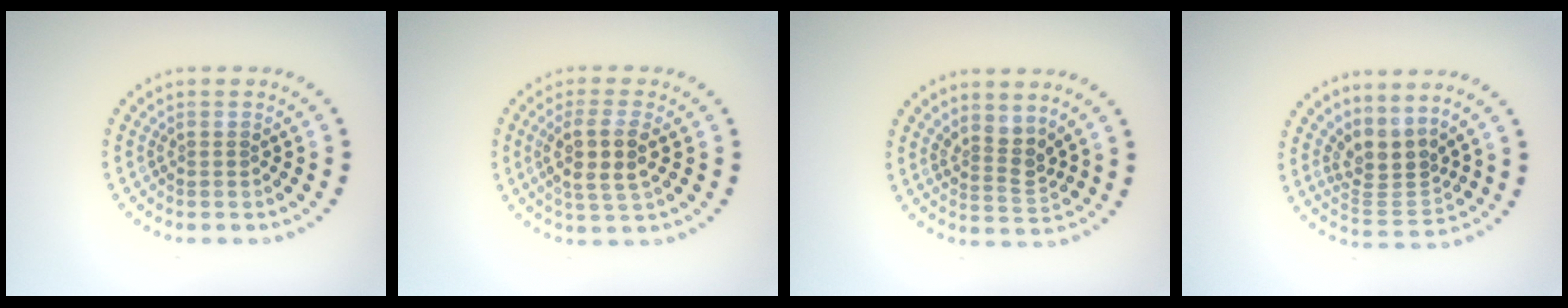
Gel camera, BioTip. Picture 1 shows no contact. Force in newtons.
{"total": 3.7, "press": 3.4, "slide": 1.4}
{"total": 2.5, "press": 1.8, "slide": 1.7}
{"total": 3.4, "press": 2.4, "slide": 2.4}